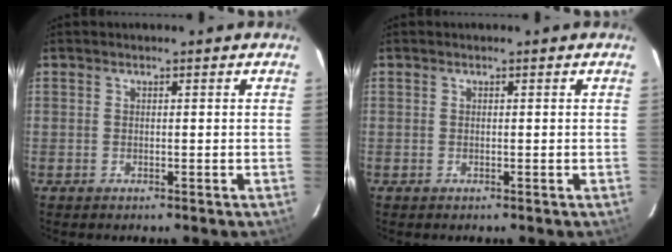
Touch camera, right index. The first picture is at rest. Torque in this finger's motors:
{"motor_torque": [0.00, 0.00, 0.04, 0.00]}